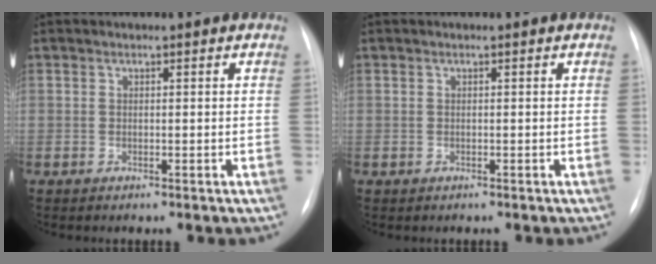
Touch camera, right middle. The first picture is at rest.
{"total": 0.0}